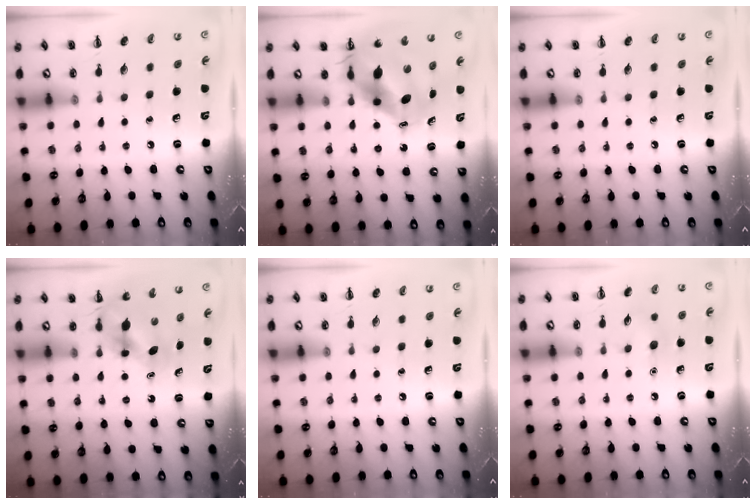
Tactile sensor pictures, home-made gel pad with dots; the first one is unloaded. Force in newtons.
{"total": 10.1, "press": 9.7, "slide": 2.8}
{"total": 0.0}
{"total": 5.1, "press": 5.1, "slide": 0.6}
{"total": 0.0}
{"total": 5.7, "press": 5.5, "slide": 1.6}